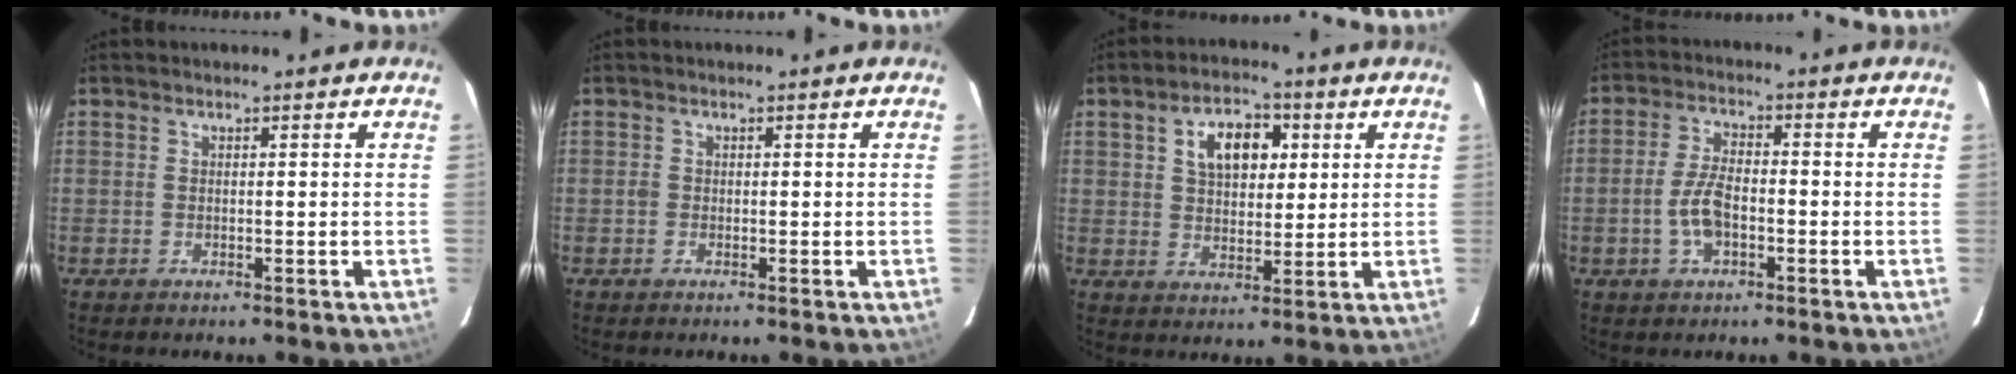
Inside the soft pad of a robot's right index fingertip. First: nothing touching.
{"total": 0.7, "force": [-0.2, 0.7, 0.2], "torque": [-0.002, 0.001, -0.006]}
{"total": 9.1, "force": [3.1, 5.9, 6.2], "torque": [-0.106, 0.026, 0.055]}
{"total": 6.3, "force": [-2.0, 2.9, 5.2], "torque": [-0.109, 0.006, -0.035]}